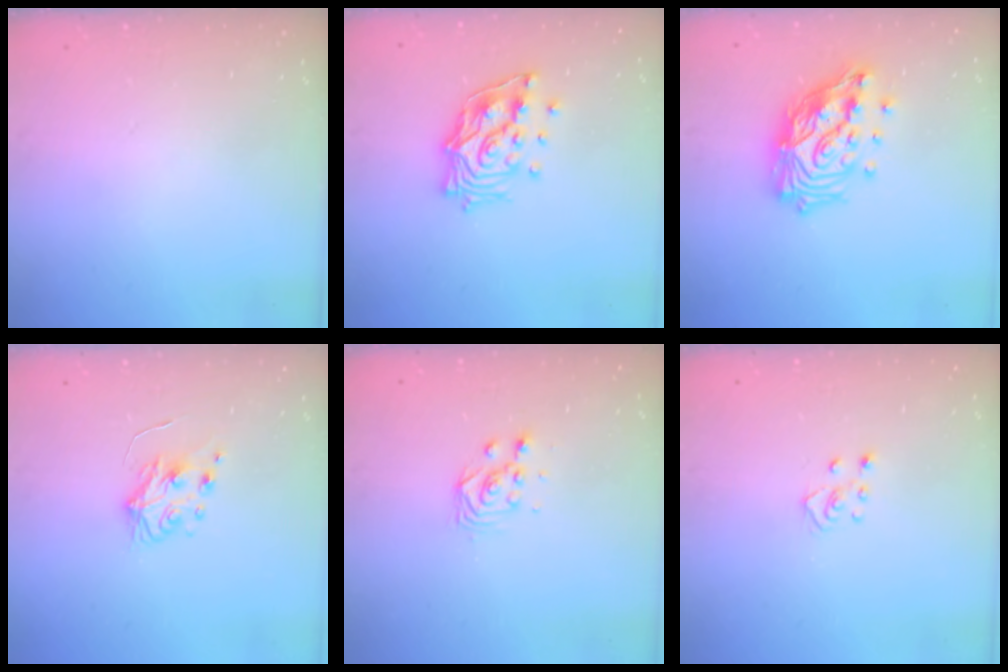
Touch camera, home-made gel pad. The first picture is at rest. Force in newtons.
{"total": 15.1, "press": 15.0, "slide": 1.8}
{"total": 18.2, "press": 18.1, "slide": 1.6}
{"total": 5.9, "press": 5.9, "slide": 0.6}
{"total": 3.0, "press": 3.0, "slide": 0.0}
{"total": 3.1, "press": 3.1, "slide": 0.4}